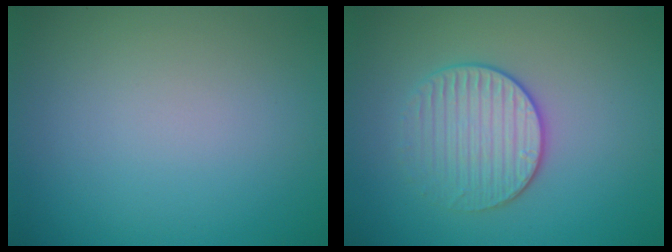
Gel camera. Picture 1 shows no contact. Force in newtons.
{"total": 3.2, "press": 3.0, "slide": 1.1}